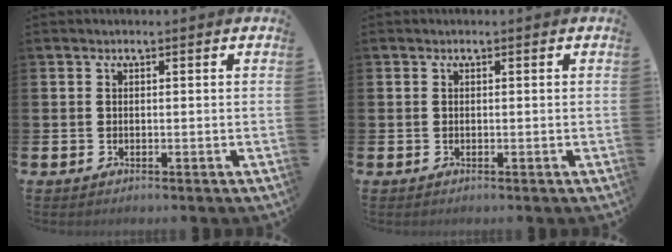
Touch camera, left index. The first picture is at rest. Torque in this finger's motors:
{"motor_torque": [0.20, 0.20, 0.00, -0.01]}